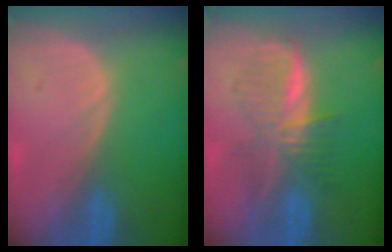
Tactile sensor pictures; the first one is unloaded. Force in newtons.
{"total": 6.3, "press": 6.3, "slide": 0.1}